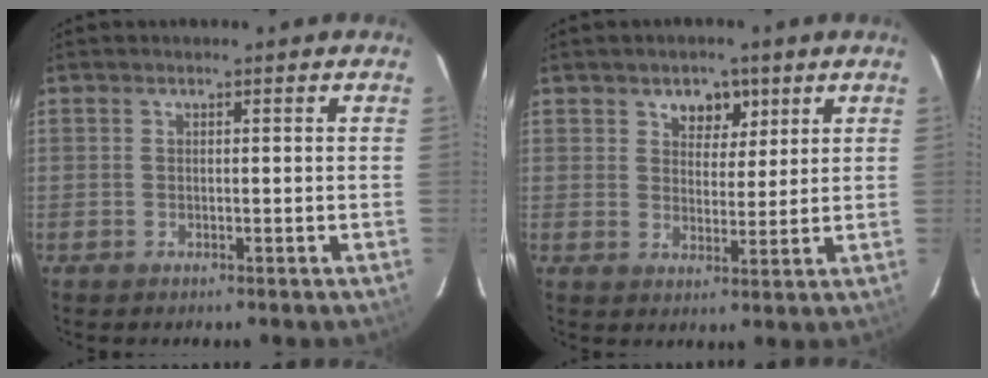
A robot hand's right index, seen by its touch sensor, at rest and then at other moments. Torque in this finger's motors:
{"motor_torque": [0.11, 0.07, 0.06, 0.03]}